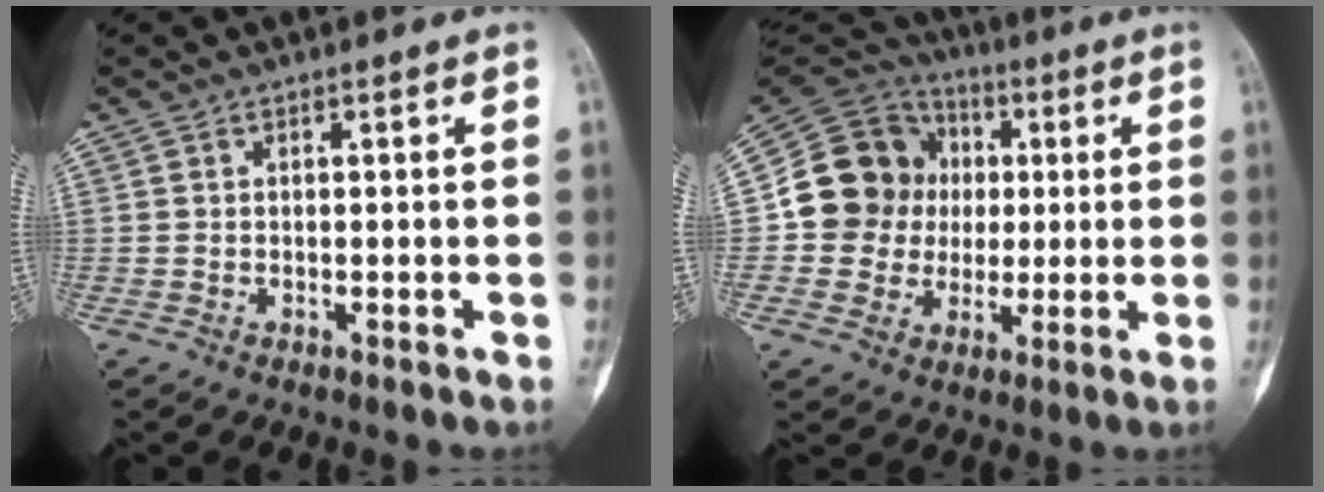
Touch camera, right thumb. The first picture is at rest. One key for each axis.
{"total": 15.6, "fx": 1.0, "fy": 14.5, "fz": 5.8, "tx": -0.072, "ty": 0.027, "tz": 0.022}